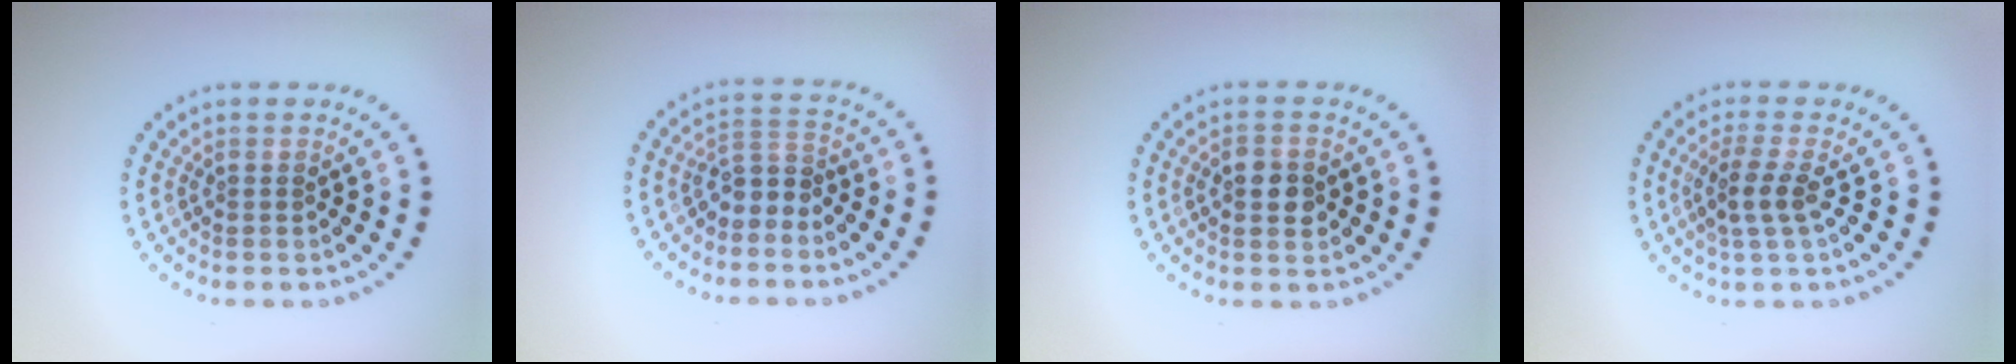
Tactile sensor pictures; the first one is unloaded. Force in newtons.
{"total": 2.0, "press": 1.5, "slide": 1.4}
{"total": 2.6, "press": 2.6, "slide": 0.1}
{"total": 2.4, "press": 2.0, "slide": 1.3}